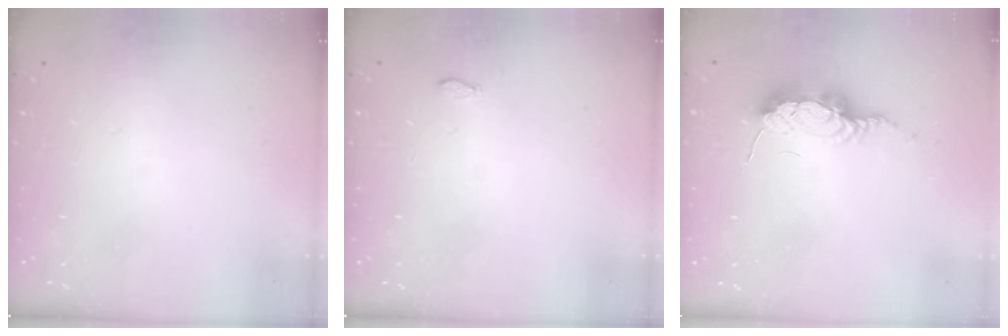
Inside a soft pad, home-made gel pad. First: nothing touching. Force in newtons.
{"total": 2.6, "press": 2.5, "slide": 0.4}
{"total": 8.1, "press": 8.0, "slide": 1.0}